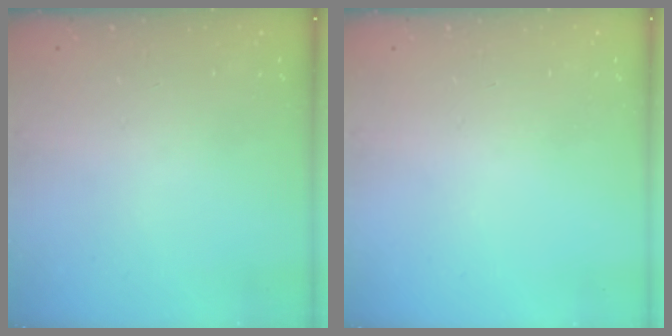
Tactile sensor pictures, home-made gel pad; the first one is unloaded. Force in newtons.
{"total": 0.0}